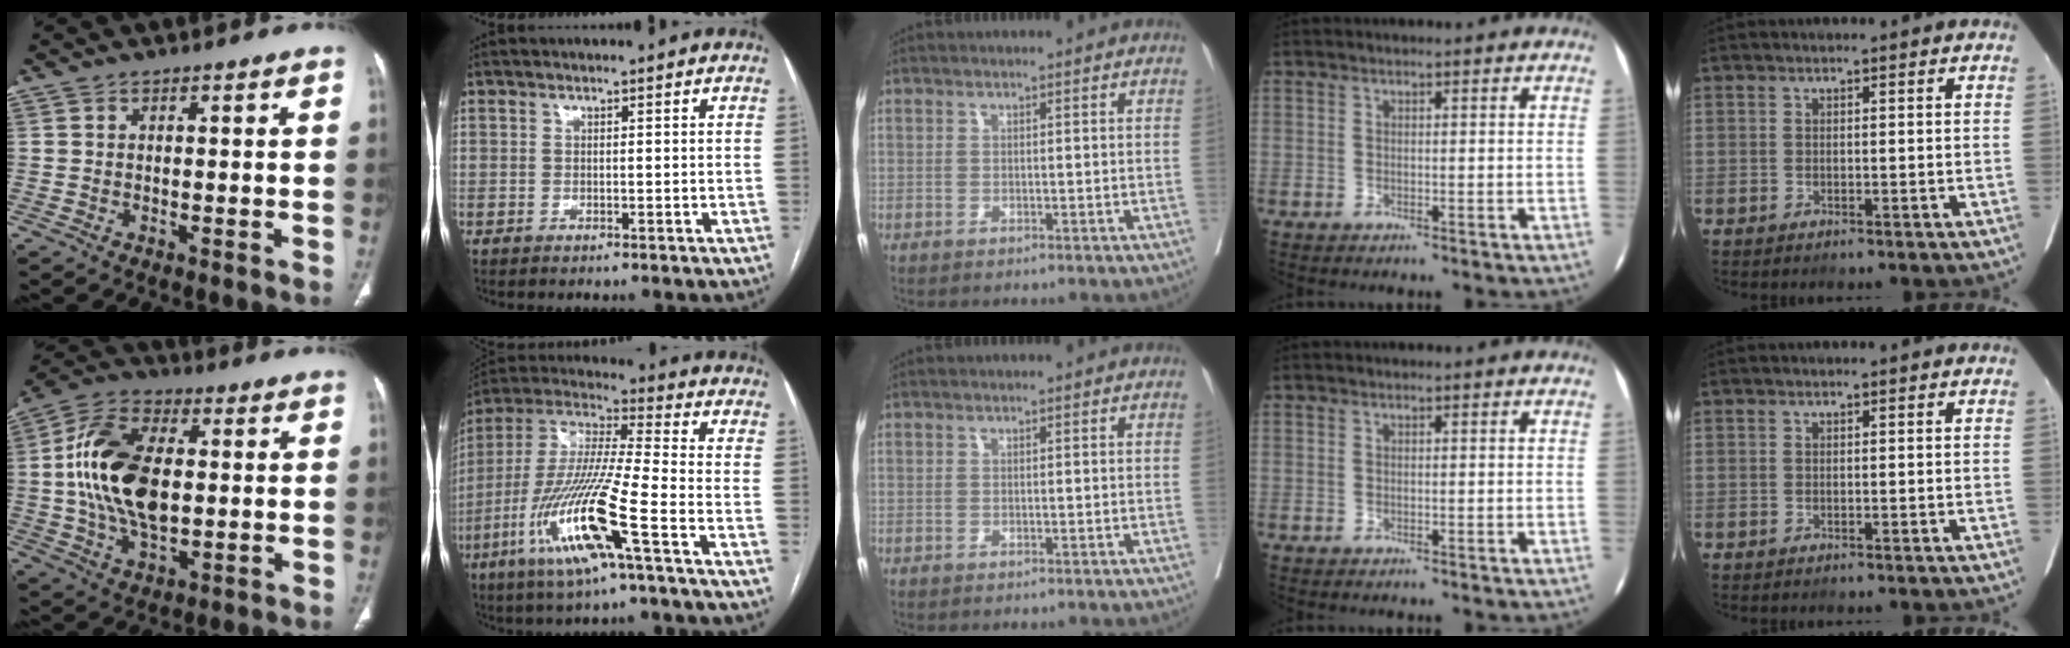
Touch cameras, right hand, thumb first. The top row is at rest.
{"thumb": {"total": 17.9, "force": [0.9, 10.3, 14.6], "torque": [-0.274, 0.014, 0.016]}, "index": {"total": 17.6, "force": [-7.6, 0.6, 15.9], "torque": [-0.336, -0.022, -0.148]}}